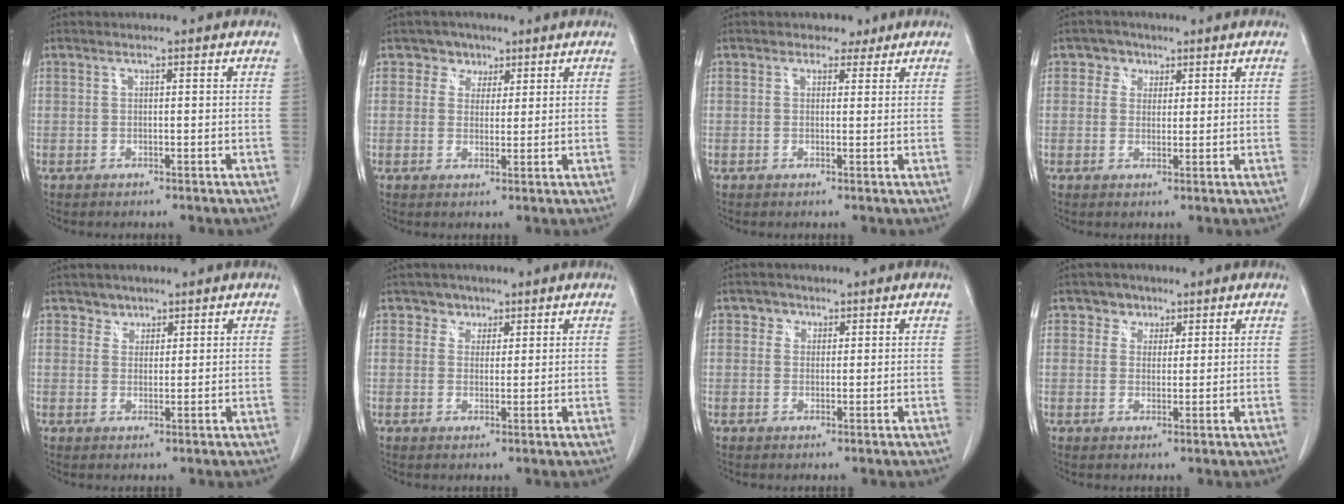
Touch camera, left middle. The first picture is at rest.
{"total": 3.2, "force": [1.8, 2.6, 0.2], "torque": [0.003, 0.005, 0.023]}
{"total": 2.2, "force": [1.5, 1.6, 0.2], "torque": [0.002, 0.005, 0.016]}
{"total": 2.8, "force": [1.4, 2.4, 0.4], "torque": [0.000, 0.004, 0.017]}
{"total": 1.9, "force": [1.5, 1.2, -0.3], "torque": [0.012, -0.001, 0.020]}
{"total": 2.3, "force": [1.5, 1.8, -0.1], "torque": [0.009, 0.001, 0.018]}
{"total": 1.9, "force": [0.9, 1.6, 0.3], "torque": [0.004, 0.000, 0.009]}
{"total": 2.7, "force": [1.6, 2.2, 0.2], "torque": [0.004, 0.003, 0.020]}